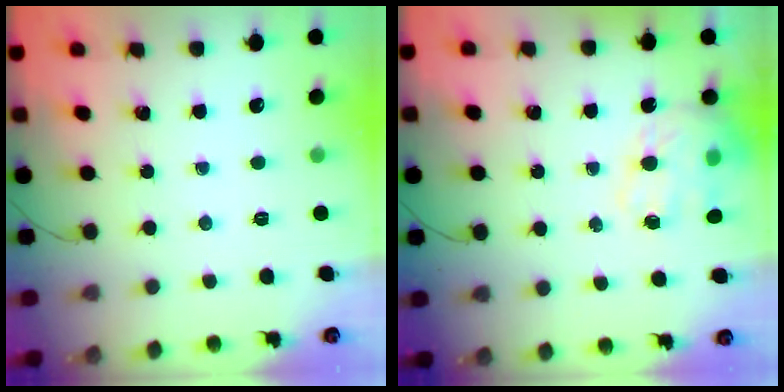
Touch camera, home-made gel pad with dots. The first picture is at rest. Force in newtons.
{"total": 15.7, "press": 15.2, "slide": 4.0}